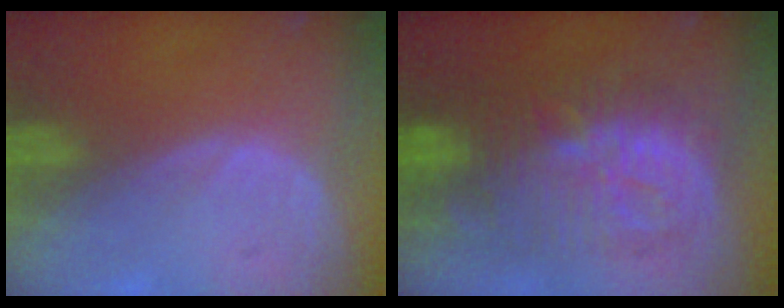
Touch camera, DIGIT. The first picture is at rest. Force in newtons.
{"total": 11.1, "press": 11.1, "slide": 0.7}